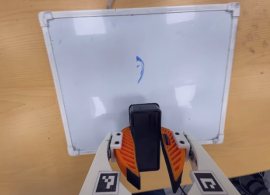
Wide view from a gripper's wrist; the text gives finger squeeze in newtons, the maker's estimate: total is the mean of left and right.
{"total": 11.4, "left": 10.6, "right": 12.2}